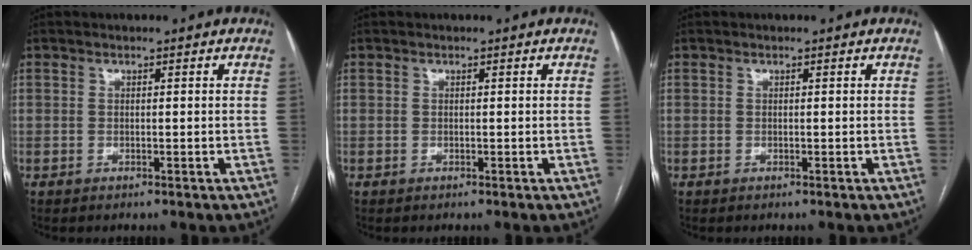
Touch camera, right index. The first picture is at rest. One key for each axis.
{"total": 0.0}
{"total": 0.0}